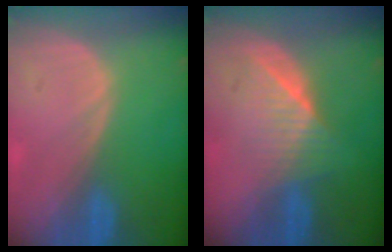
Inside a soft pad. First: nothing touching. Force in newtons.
{"total": 6.4, "press": 5.9, "slide": 2.3}